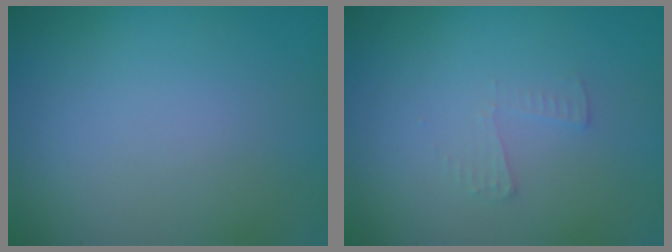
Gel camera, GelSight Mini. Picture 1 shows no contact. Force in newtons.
{"total": 1.0, "press": 1.0, "slide": 0.0}